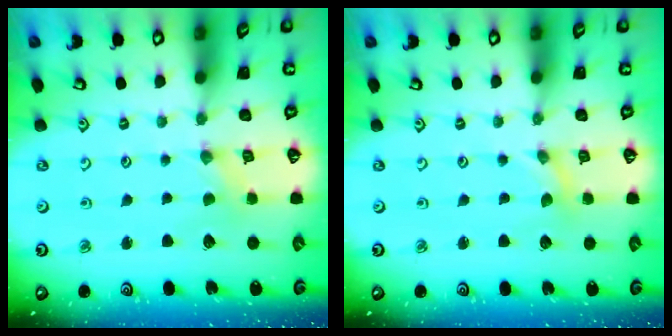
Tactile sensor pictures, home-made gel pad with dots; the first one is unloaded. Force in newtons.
{"total": 0.0}